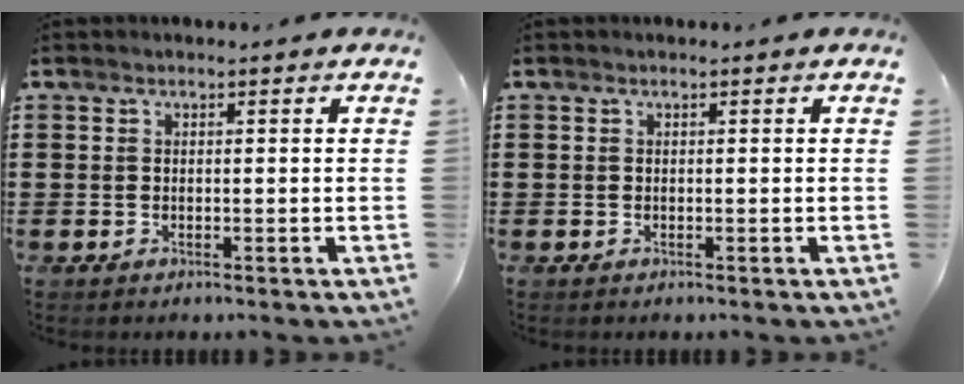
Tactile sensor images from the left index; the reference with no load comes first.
{"total": 0.0}